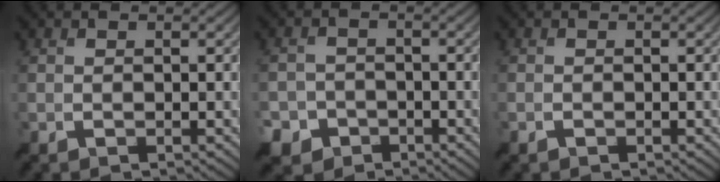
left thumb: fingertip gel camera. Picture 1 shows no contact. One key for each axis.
{"total": 5.3, "fx": -3.2, "fy": 4.1, "fz": 1.0, "tx": -0.013, "ty": -0.010, "tz": -0.069}
{"total": 0.6, "fx": -0.5, "fy": 0.2, "fz": 0.2, "tx": -0.005, "ty": -0.001, "tz": -0.009}